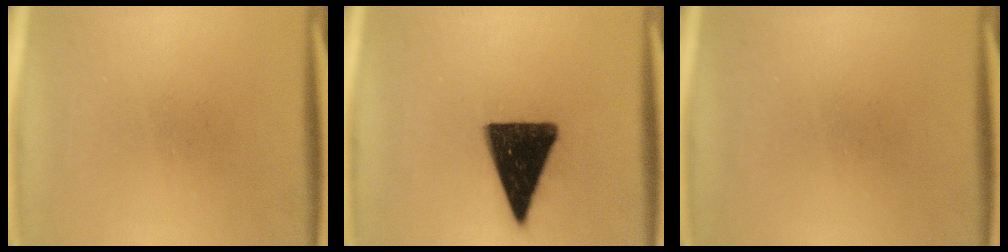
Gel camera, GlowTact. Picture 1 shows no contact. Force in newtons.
{"total": 15.2}
{"total": 0.0}